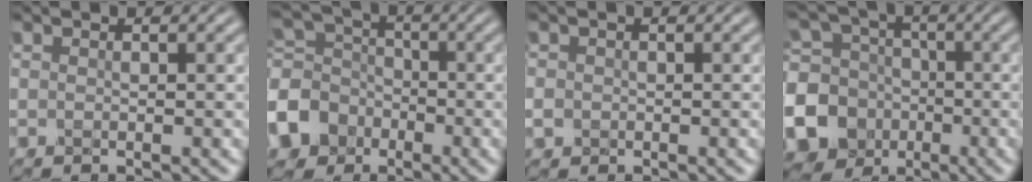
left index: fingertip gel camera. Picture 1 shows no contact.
{"total": 9.1, "force": [-4.1, 7.6, 2.9], "torque": [-0.089, -0.016, -0.101]}
{"total": 1.3, "force": [-0.3, 1.2, 0.4], "torque": [-0.006, -0.004, -0.011]}
{"total": 17.7, "force": [-5.9, 16.1, 4.6], "torque": [-0.142, -0.027, -0.128]}